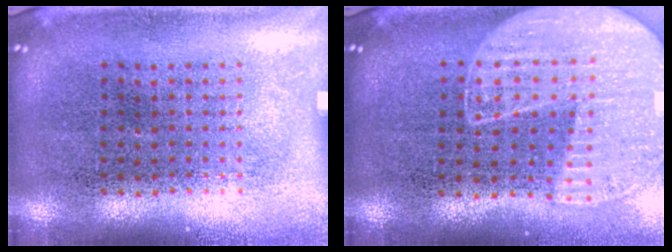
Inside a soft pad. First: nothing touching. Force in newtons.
{"total": 1.5, "press": 1.5, "slide": 0.3}